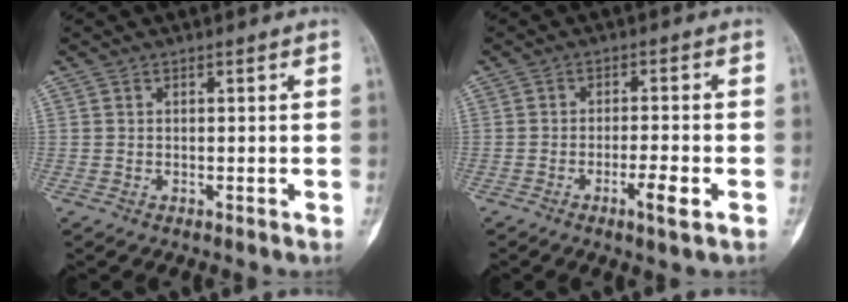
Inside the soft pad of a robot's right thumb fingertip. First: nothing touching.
{"total": 4.6, "force": [-2.2, 0.5, 4.0], "torque": [-0.073, 0.007, -0.039]}